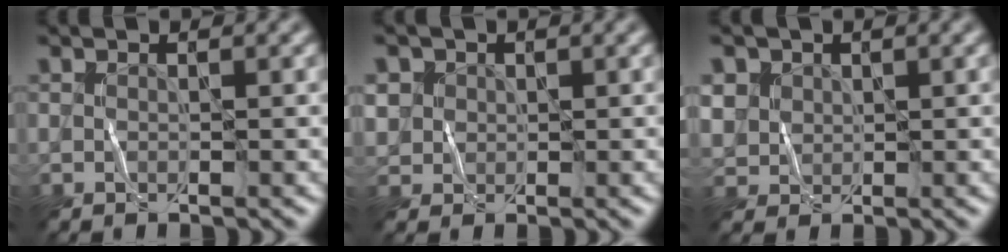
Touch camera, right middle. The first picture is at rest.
{"total": 2.4, "force": [0.9, 2.2, 0.2], "torque": [-0.020, 0.008, 0.012]}
{"total": 2.9, "force": [1.4, 2.5, 0.4], "torque": [-0.040, 0.005, 0.027]}